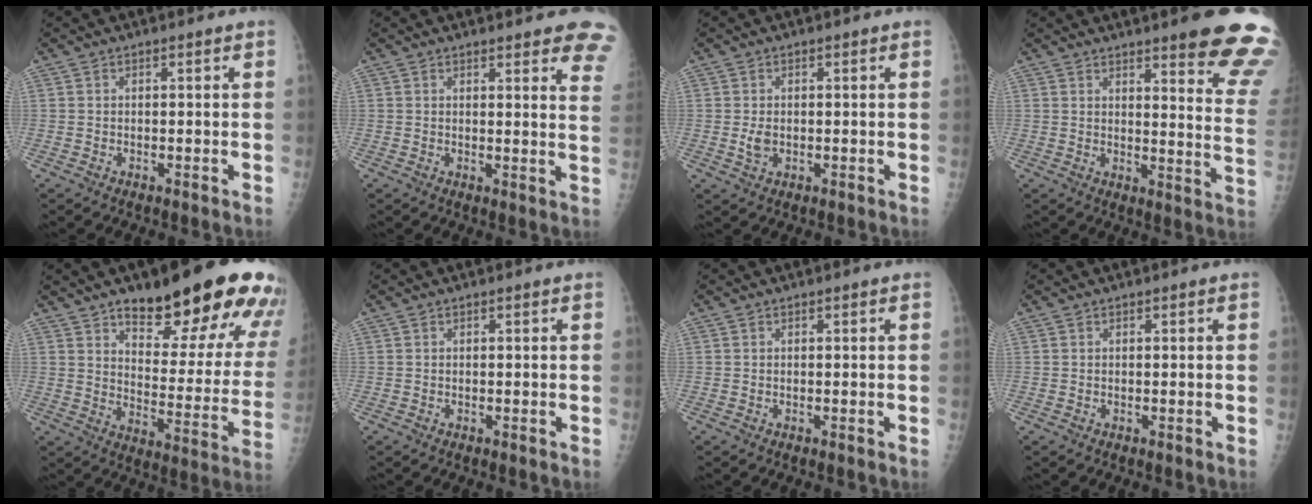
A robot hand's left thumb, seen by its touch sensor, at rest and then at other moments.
{"total": 10.3, "force": [8.3, 2.5, 5.6], "torque": [-0.029, -0.033, 0.072]}
{"total": 2.3, "force": [-0.1, 1.6, 1.6], "torque": [-0.027, -0.003, 0.001]}
{"total": 17.7, "force": [12.8, 2.7, 11.9], "torque": [-0.121, -0.082, 0.146]}
{"total": 25.1, "force": [16.2, 8.2, 17.4], "torque": [-0.184, -0.077, 0.222]}
{"total": 0.0}
{"total": 0.0}
{"total": 0.0}